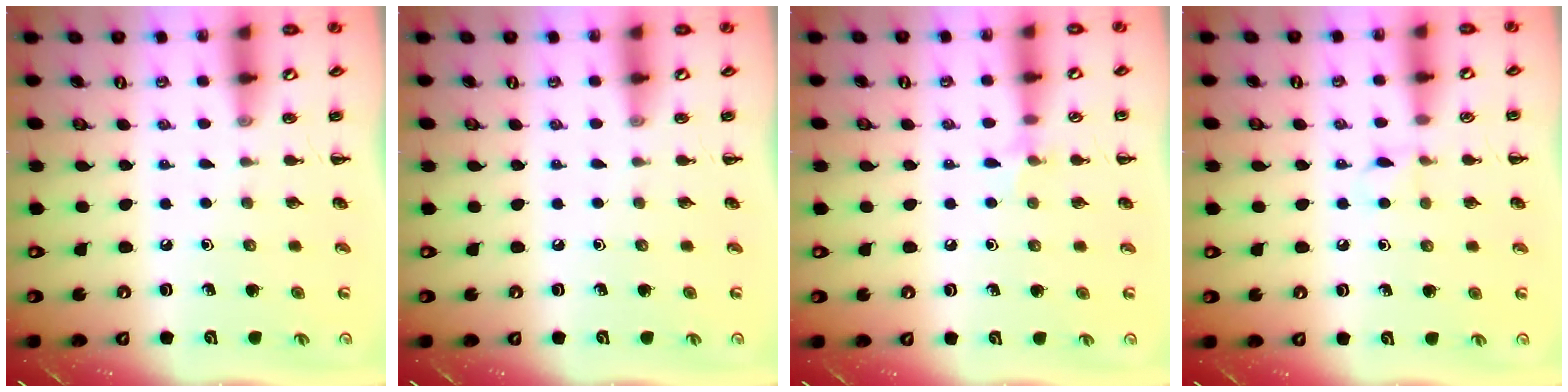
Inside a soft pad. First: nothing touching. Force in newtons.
{"total": 0.0}
{"total": 5.7, "press": 5.4, "slide": 1.9}
{"total": 4.7, "press": 4.5, "slide": 1.3}